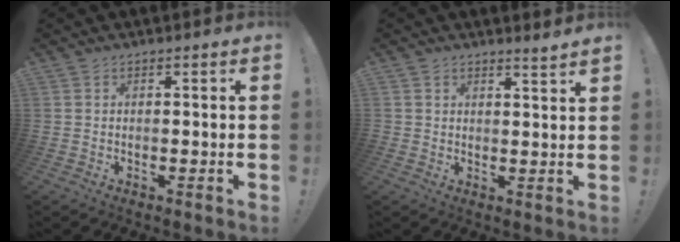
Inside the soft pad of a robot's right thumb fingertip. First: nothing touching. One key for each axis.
{"total": 2.7, "fx": 2.5, "fy": 0.7, "fz": 0.5, "tx": -0.003, "ty": -0.021, "tz": 0.046}